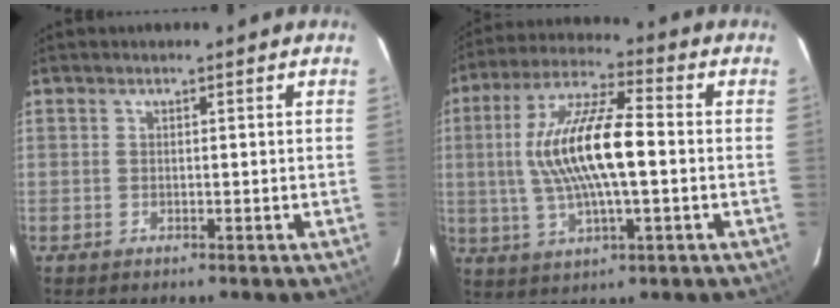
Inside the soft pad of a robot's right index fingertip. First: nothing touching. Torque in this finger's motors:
{"motor_torque": [1.56, 0.21, 1.05, 0.21]}